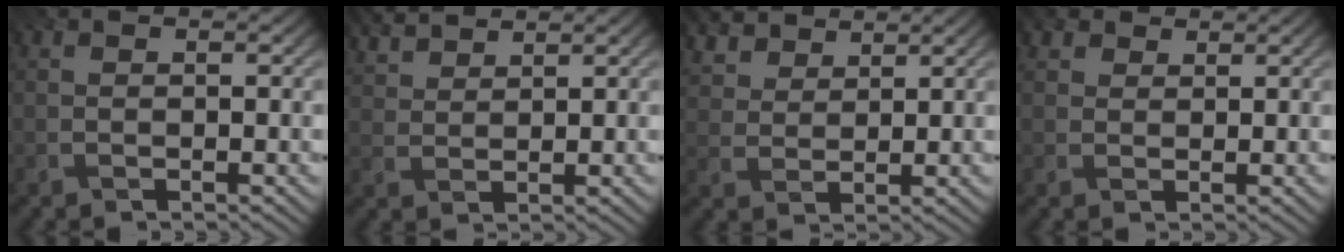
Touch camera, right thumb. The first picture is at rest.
{"total": 4.3, "force": [3.9, 1.1, 1.5], "torque": [-0.040, -0.007, 0.089]}
{"total": 4.9, "force": [4.0, 2.2, 1.9], "torque": [-0.052, 0.007, 0.077]}
{"total": 2.3, "force": [1.6, 1.5, 0.6], "torque": [-0.019, 0.000, 0.034]}